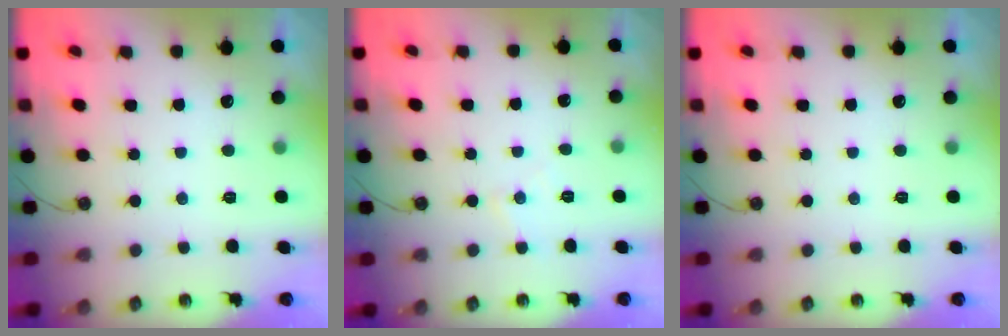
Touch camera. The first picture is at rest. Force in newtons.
{"total": 4.9, "press": 4.9, "slide": 0.5}
{"total": 0.0}